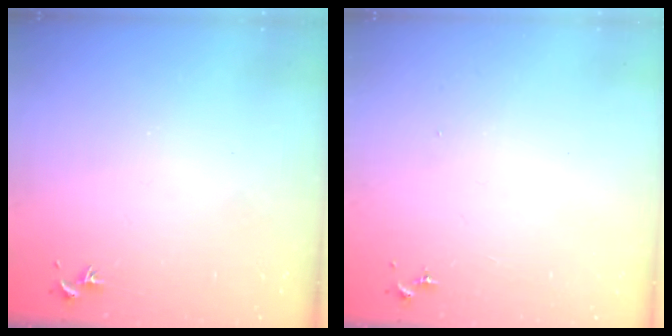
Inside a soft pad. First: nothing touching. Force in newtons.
{"total": 0.0}